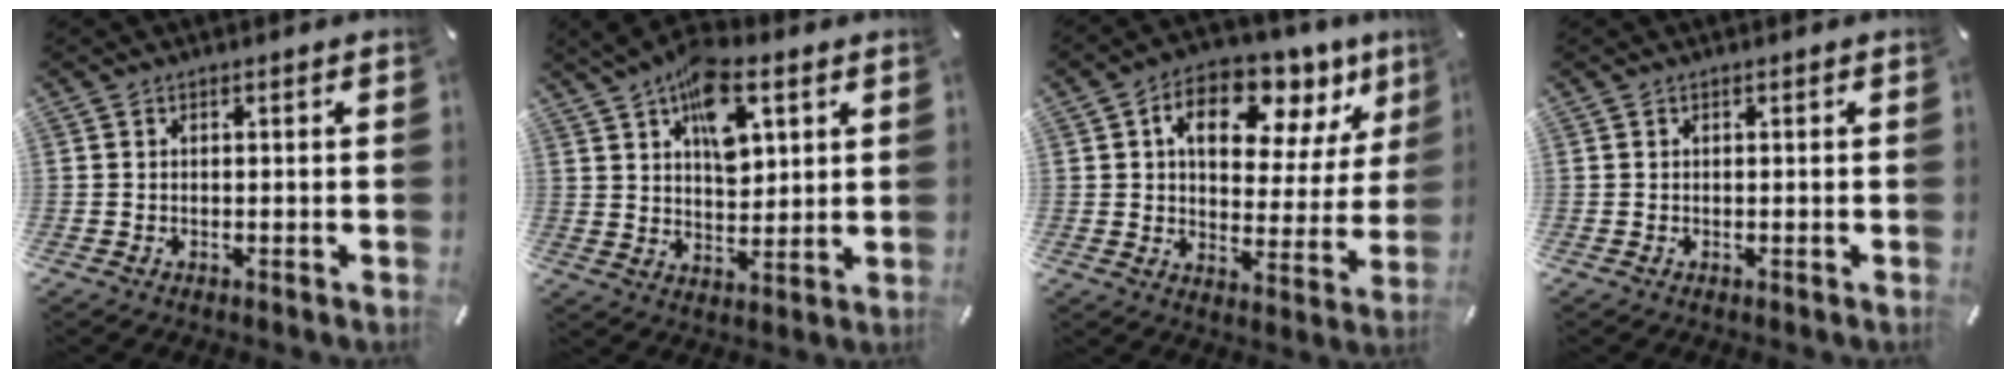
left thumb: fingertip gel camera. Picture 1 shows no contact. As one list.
[{"total": 12.7, "force": [6.2, 7.0, 8.6], "torque": [-0.131, -0.017, 0.109]}, {"total": 13.0, "force": [6.5, 8.5, 7.4], "torque": [-0.097, -0.044, 0.110]}, {"total": 0.0}]